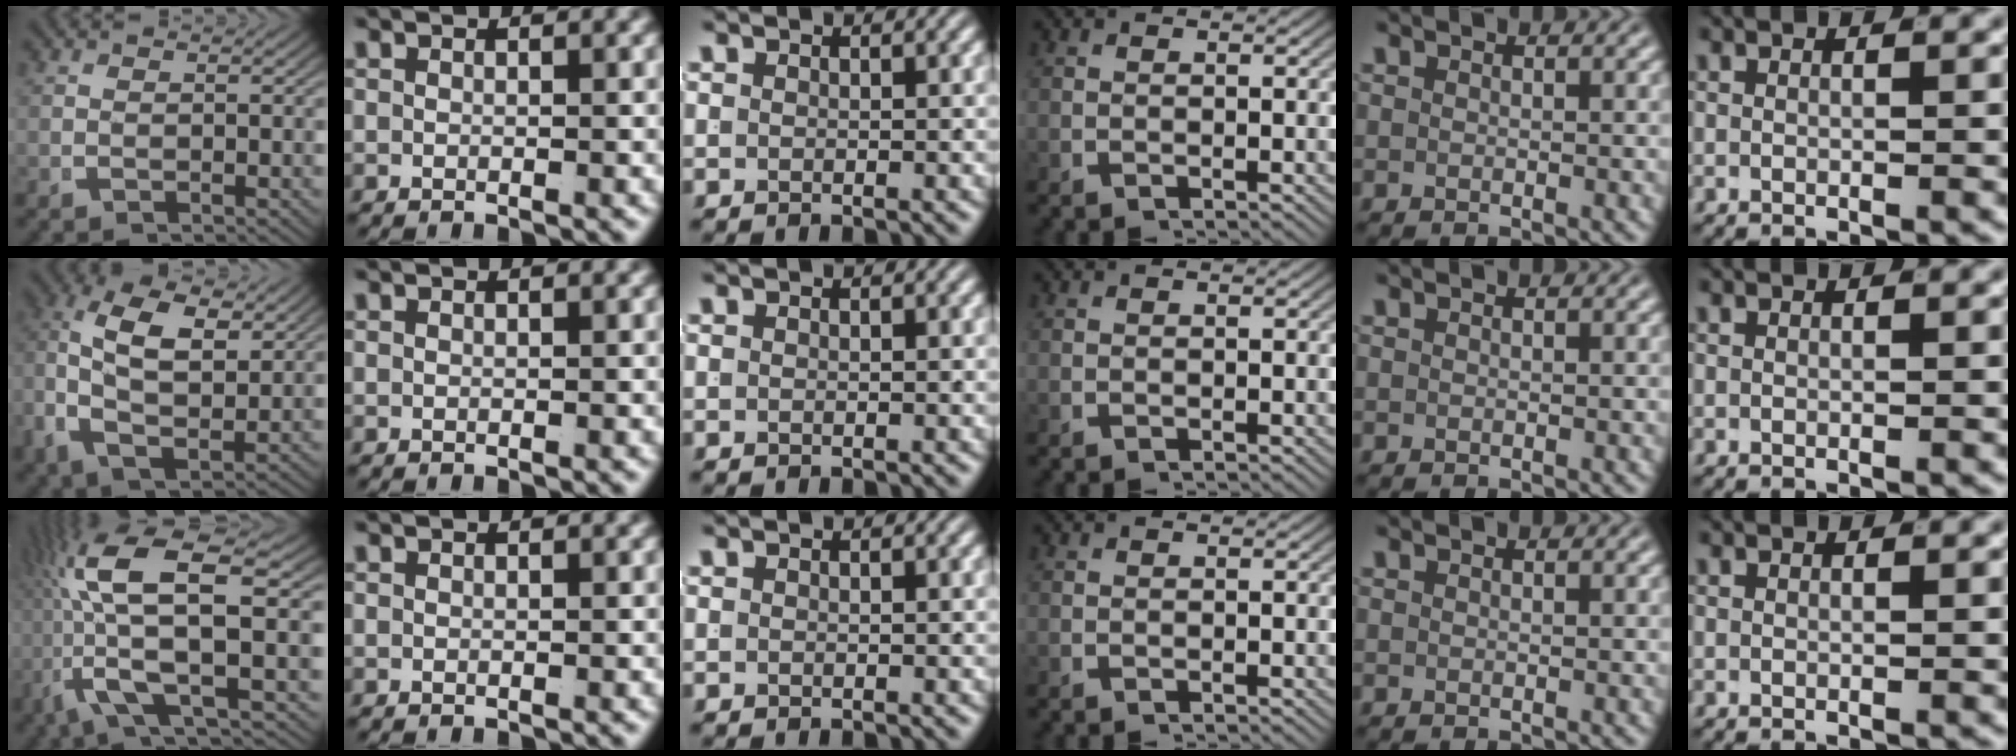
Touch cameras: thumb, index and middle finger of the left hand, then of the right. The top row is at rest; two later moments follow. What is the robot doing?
{"motion": "lift_and_place", "object": "coat"}